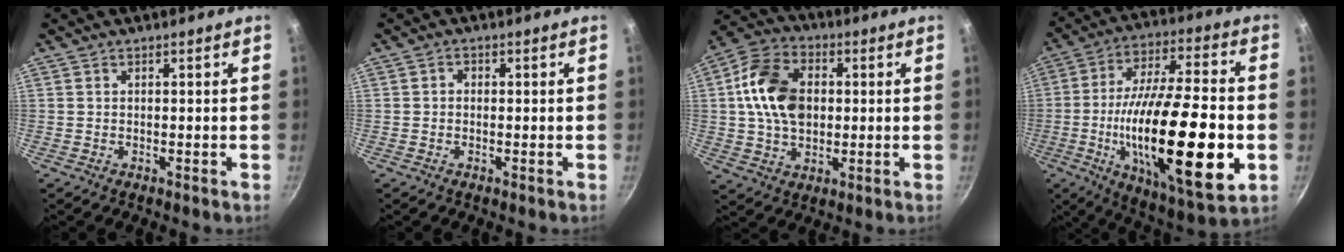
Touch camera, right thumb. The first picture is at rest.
{"total": 1.3, "force": [0.0, 1.1, 0.7], "torque": [-0.009, 0.006, -0.003]}
{"total": 14.5, "force": [1.6, 10.3, 10.1], "torque": [-0.157, 0.013, 0.015]}
{"total": 29.7, "force": [-6.2, 9.4, 27.4], "torque": [-0.450, 0.014, -0.095]}